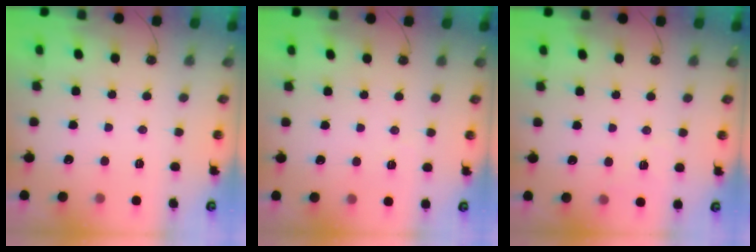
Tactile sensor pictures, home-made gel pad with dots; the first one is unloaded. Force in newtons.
{"total": 2.7, "press": 2.5, "slide": 1.1}
{"total": 3.5, "press": 3.2, "slide": 1.4}